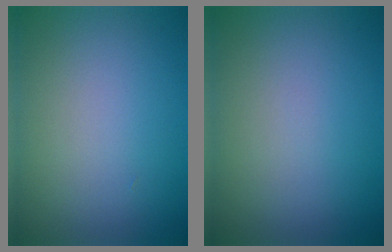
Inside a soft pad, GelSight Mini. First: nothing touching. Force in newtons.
{"total": 0.0}